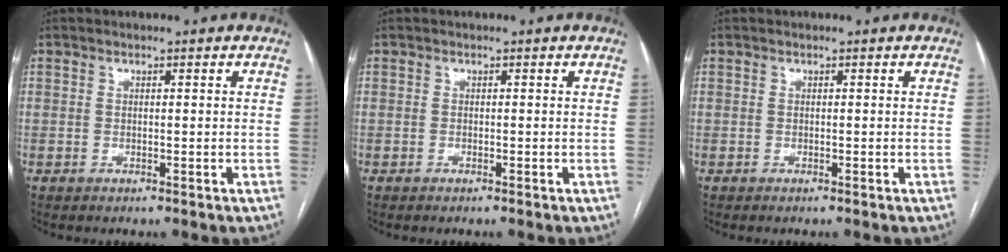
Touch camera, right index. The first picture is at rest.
{"total": 0.0}
{"total": 0.0}